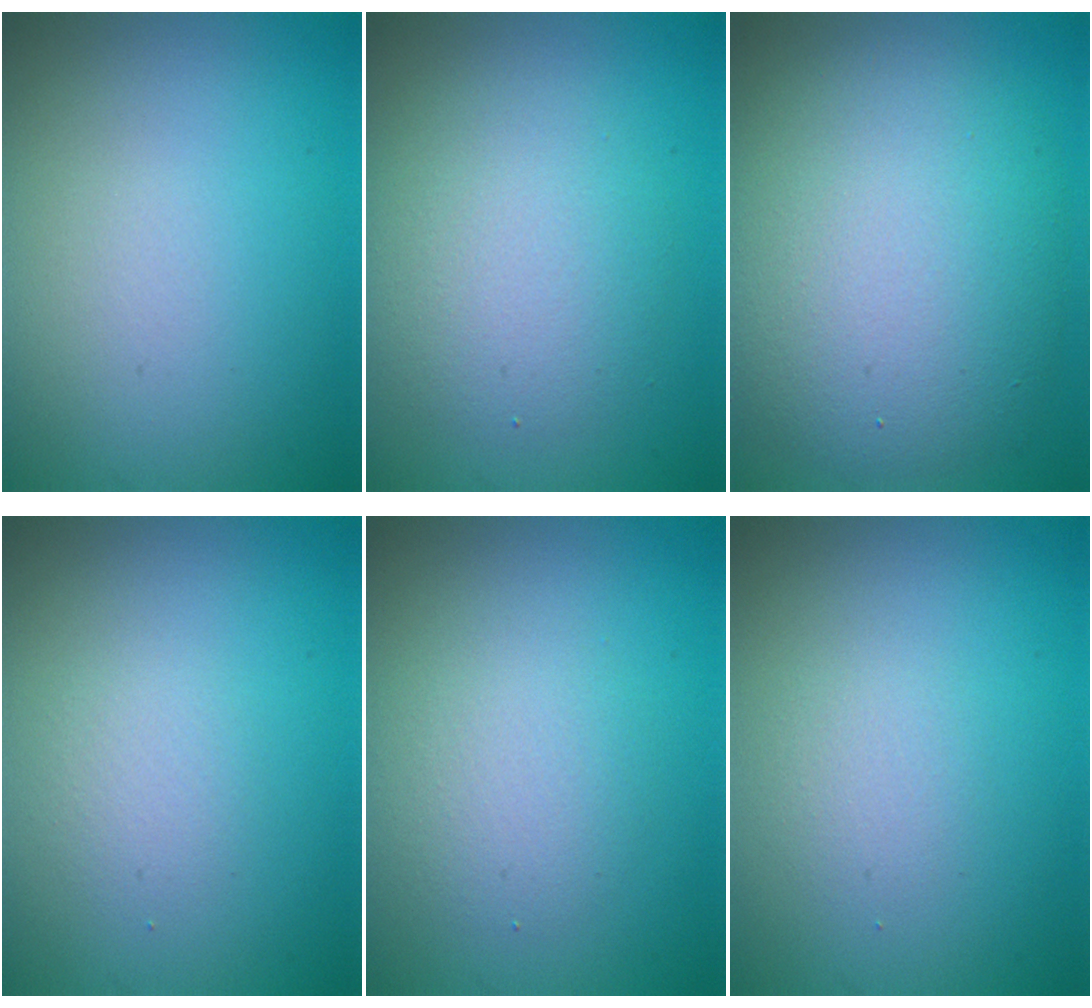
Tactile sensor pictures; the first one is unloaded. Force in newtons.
{"total": 4.0, "press": 4.0, "slide": 0.3}
{"total": 9.6, "press": 9.6, "slide": 0.4}
{"total": 1.3, "press": 1.3, "slide": 0.1}
{"total": 2.7, "press": 2.6, "slide": 0.3}
{"total": 1.3, "press": 1.3, "slide": 0.0}